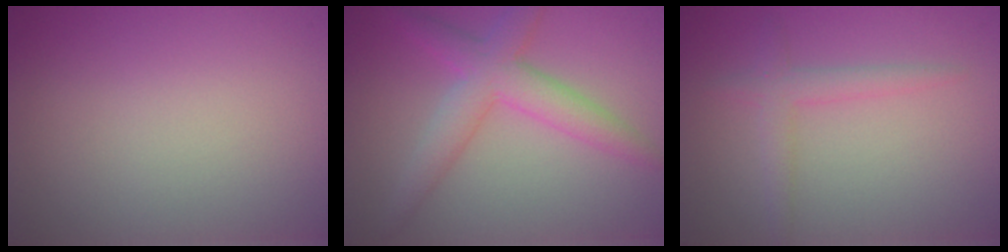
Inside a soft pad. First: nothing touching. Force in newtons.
{"total": 4.4, "press": 4.4, "slide": 0.0}
{"total": 2.1, "press": 2.1, "slide": 0.0}